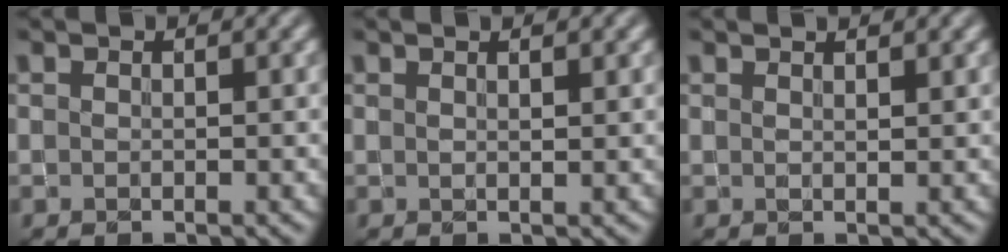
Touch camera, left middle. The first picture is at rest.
{"total": 1.5, "force": [0.9, 0.4, 1.1], "torque": [-0.011, -0.001, 0.008]}
{"total": 1.5, "force": [1.2, 0.4, 0.8], "torque": [-0.007, -0.003, 0.011]}